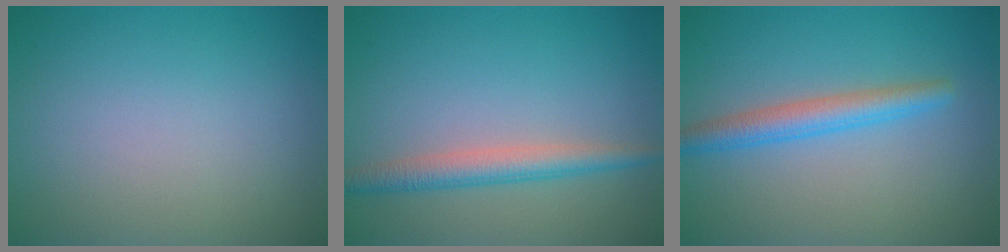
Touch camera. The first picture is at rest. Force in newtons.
{"total": 2.9, "press": 2.9, "slide": 0.1}
{"total": 3.0, "press": 3.0, "slide": 0.1}